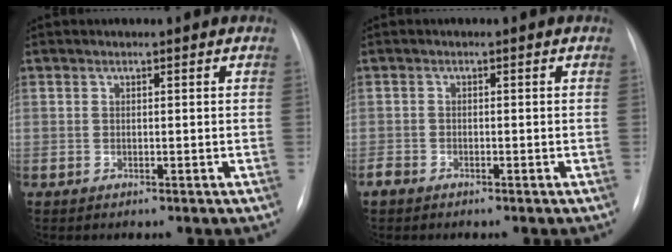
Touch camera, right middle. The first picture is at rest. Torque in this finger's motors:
{"motor_torque": [0.37, -0.35, 0.05, 0.02]}